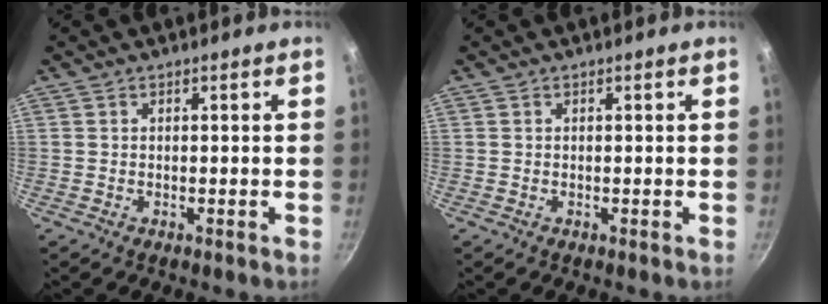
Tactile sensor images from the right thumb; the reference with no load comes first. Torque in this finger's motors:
{"motor_torque": [0.01, 0.02, 0.05, -0.02, 0.00]}